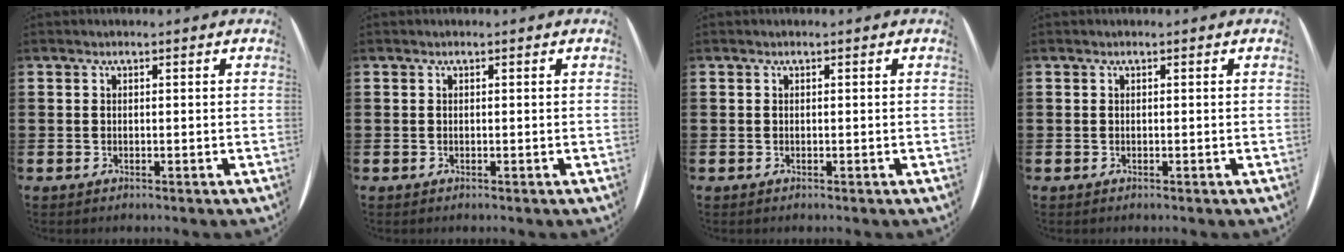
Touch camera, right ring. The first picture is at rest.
{"total": 0.0}
{"total": 0.0}
{"total": 0.0}